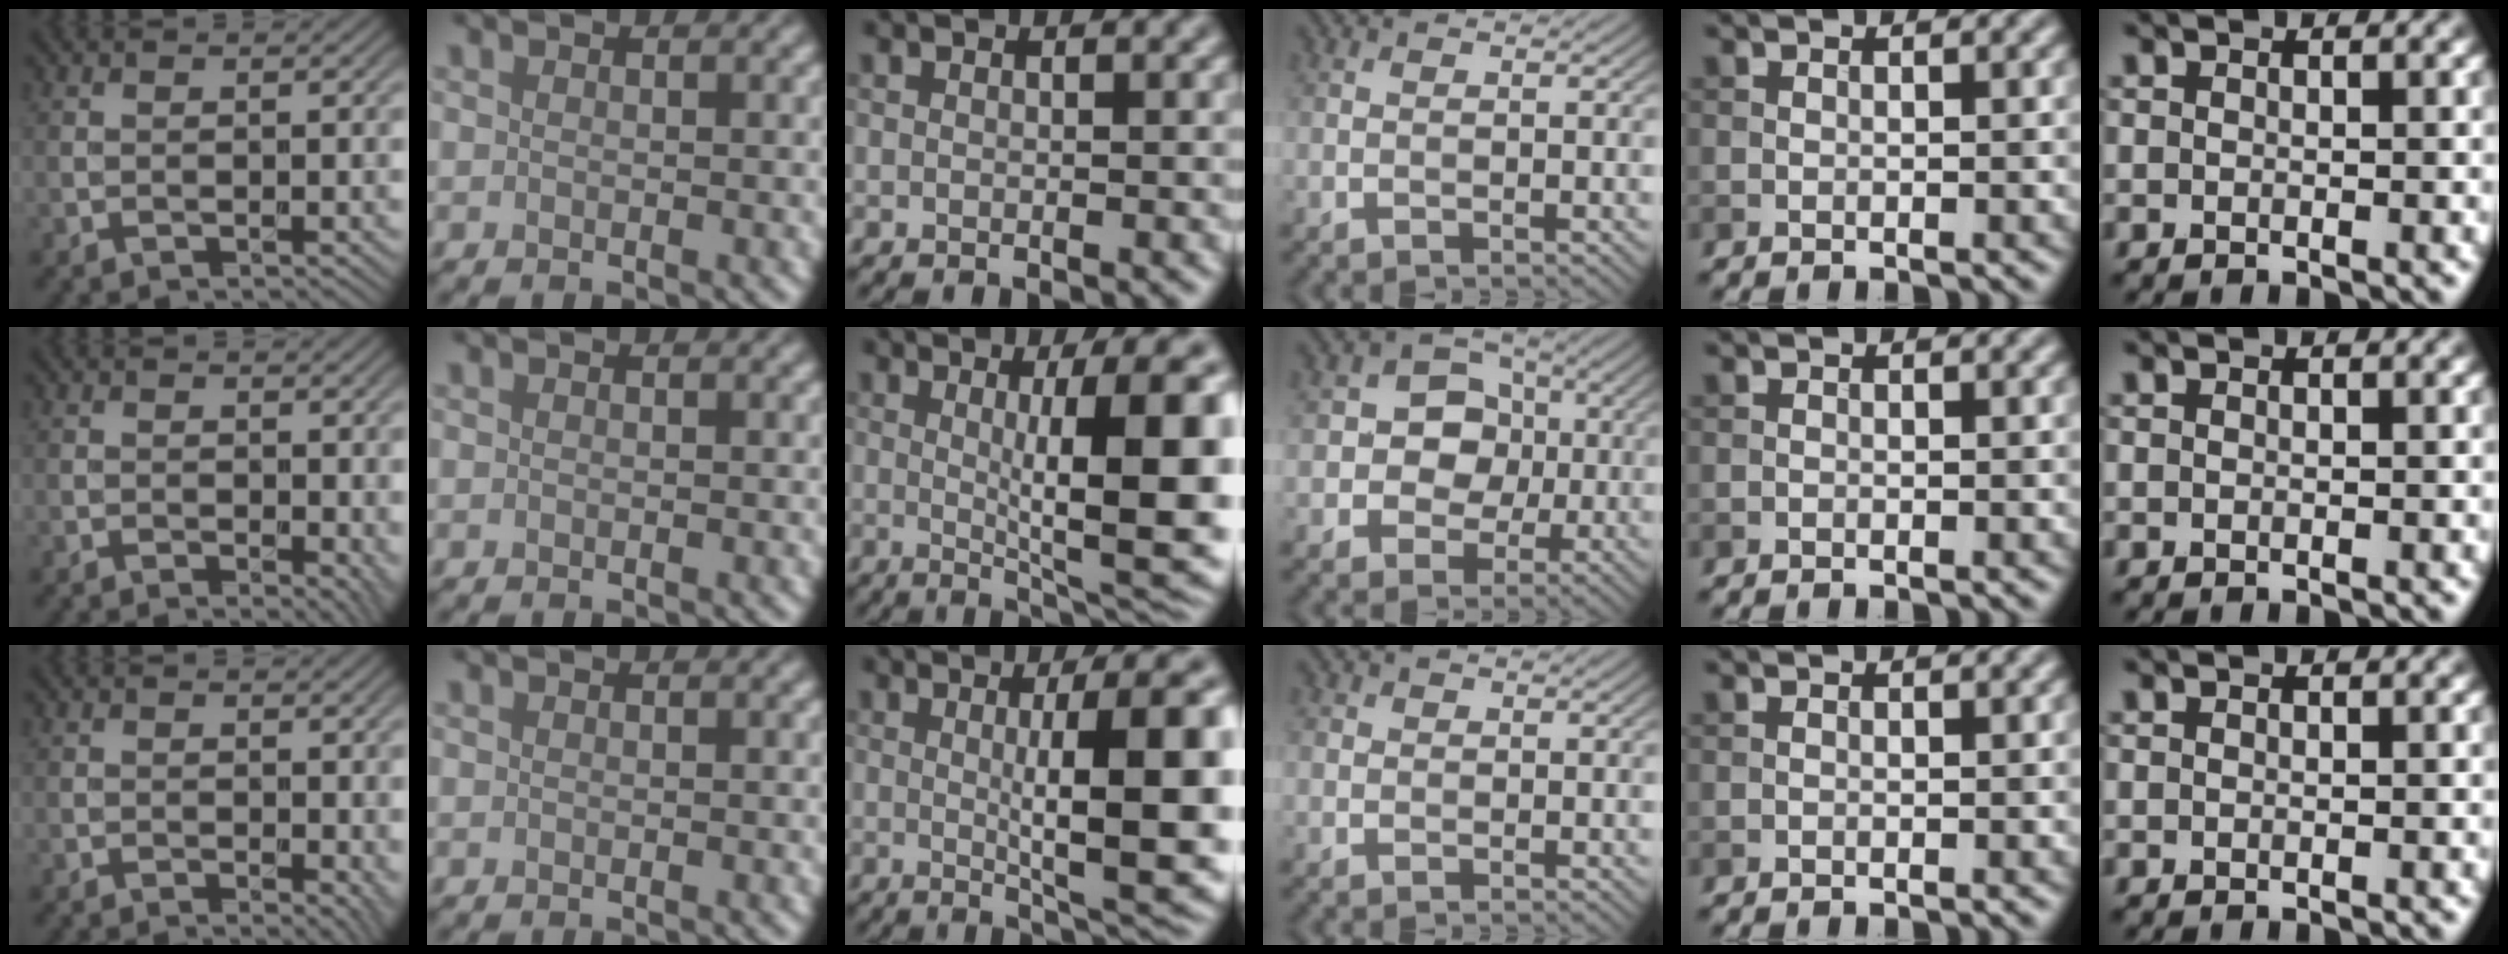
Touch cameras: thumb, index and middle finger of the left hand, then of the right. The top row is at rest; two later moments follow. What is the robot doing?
{"motion": "unscrew", "object": "dispenser bottle"}